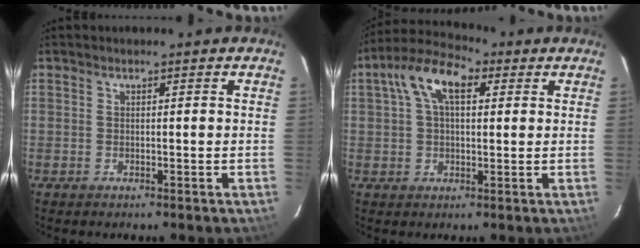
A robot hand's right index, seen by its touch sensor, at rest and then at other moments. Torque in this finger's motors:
{"motor_torque": [0.31, 0.08, 0.40, 0.13]}